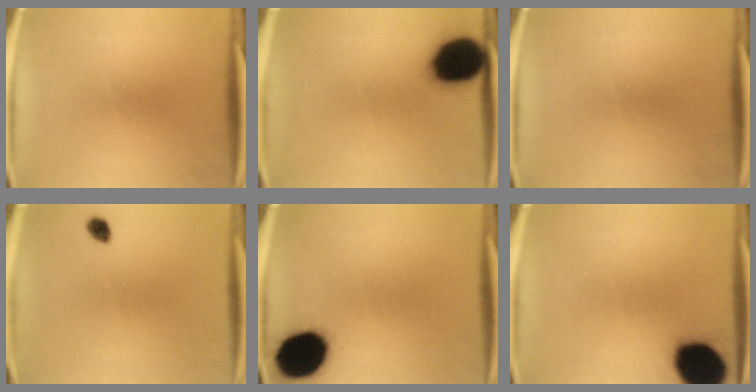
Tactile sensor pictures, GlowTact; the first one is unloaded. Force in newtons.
{"total": 14.7}
{"total": 0.0}
{"total": 2.2}
{"total": 18.3}
{"total": 18.7}